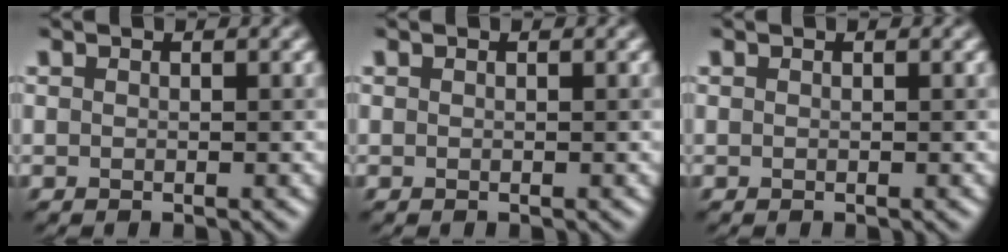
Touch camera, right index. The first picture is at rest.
{"total": 0.0}
{"total": 0.0}